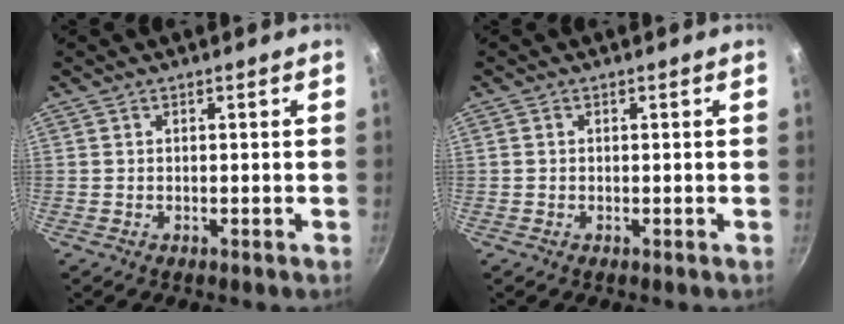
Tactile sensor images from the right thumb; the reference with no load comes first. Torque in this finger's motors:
{"motor_torque": [0.11, -0.17, -0.46, 0.33, 0.05]}